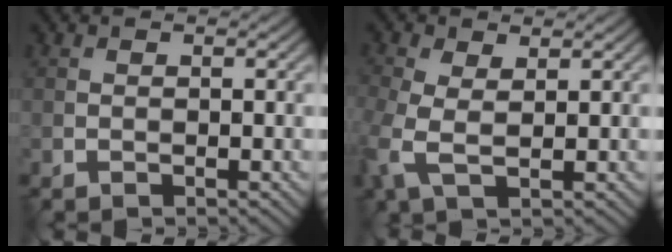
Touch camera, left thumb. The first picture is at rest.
{"total": 5.2, "force": [0.2, 3.1, 4.2], "torque": [-0.130, -0.002, 0.000]}